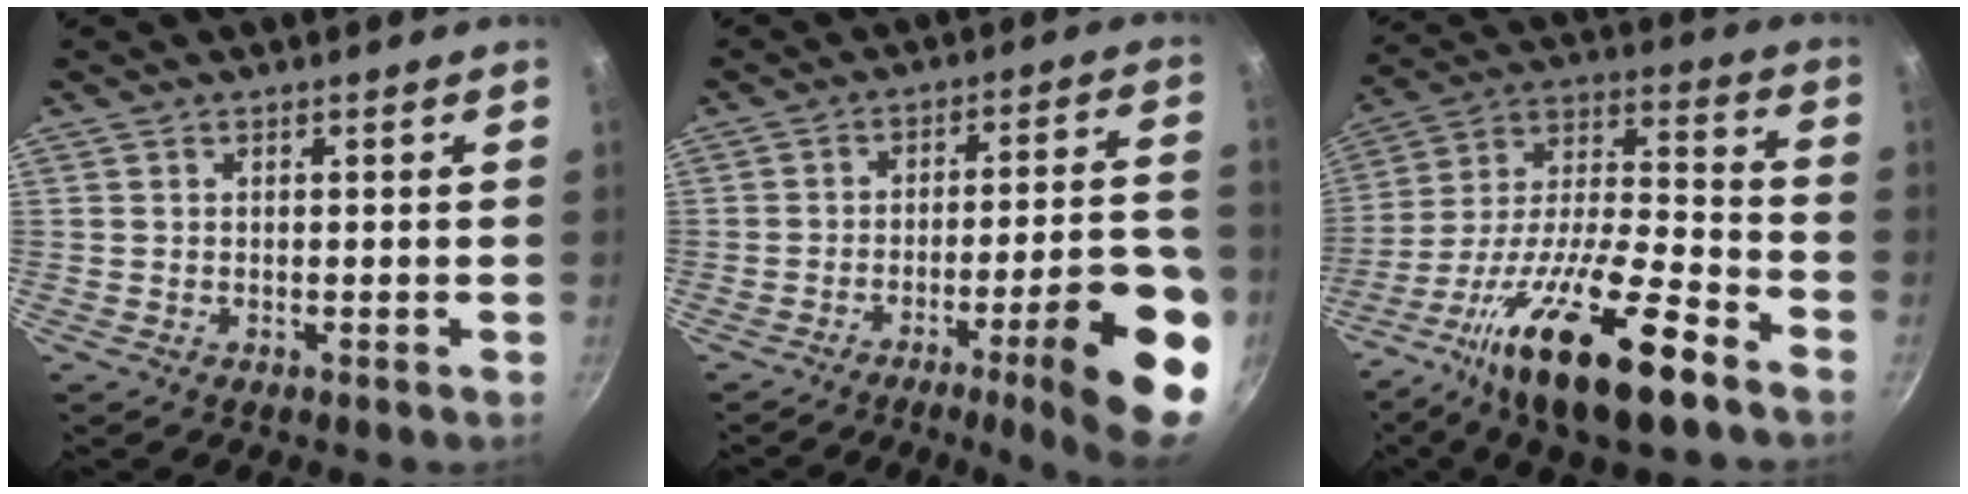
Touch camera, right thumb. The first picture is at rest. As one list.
[{"total": 18.4, "force": [-8.0, 3.7, 16.2], "torque": [-0.198, 0.039, -0.106]}, {"total": 23.3, "force": [-13.2, 6.2, 18.1], "torque": [-0.299, 0.065, -0.239]}]